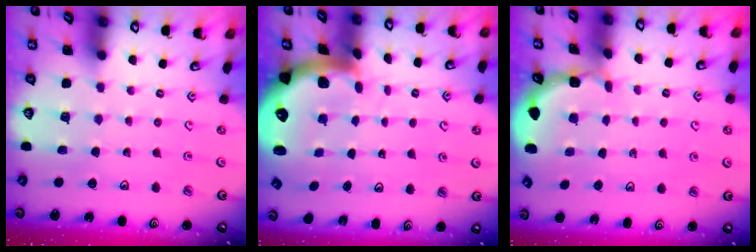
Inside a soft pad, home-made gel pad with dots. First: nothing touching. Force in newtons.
{"total": 2.8, "press": 2.7, "slide": 0.6}
{"total": 1.7, "press": 1.7, "slide": 0.1}